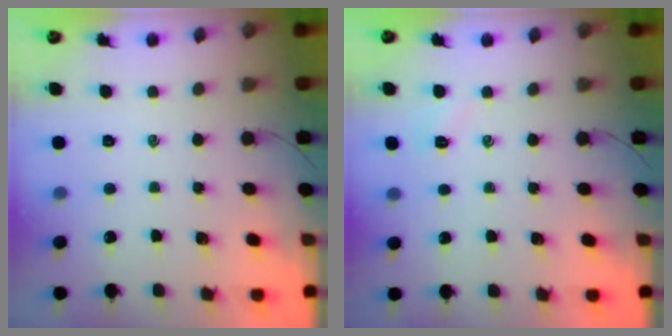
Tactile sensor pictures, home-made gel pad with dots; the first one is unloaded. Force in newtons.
{"total": 2.9, "press": 2.8, "slide": 0.8}